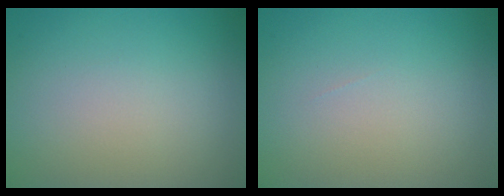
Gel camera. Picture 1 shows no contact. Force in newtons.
{"total": 0.0}